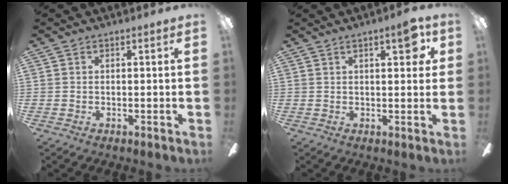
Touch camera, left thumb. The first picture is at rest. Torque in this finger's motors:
{"motor_torque": [-0.17, -0.09, -0.44, 0.05, 0.06]}